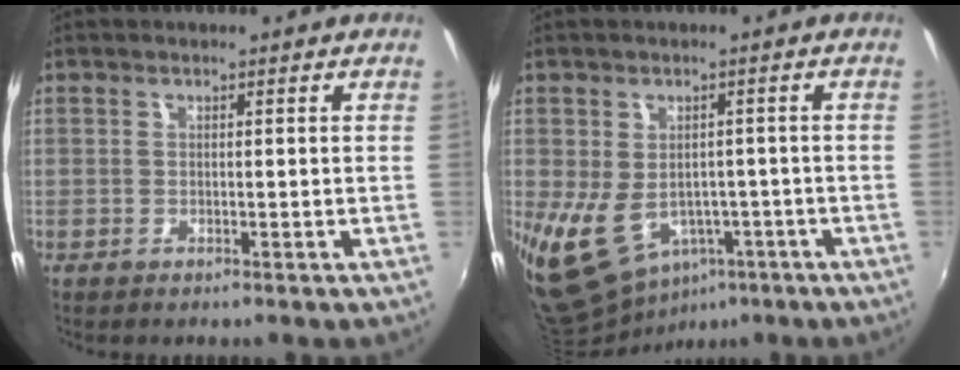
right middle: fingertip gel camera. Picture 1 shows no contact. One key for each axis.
{"total": 11.6, "fx": -3.8, "fy": 8.6, "fz": 6.7, "tx": -0.149, "ty": -0.023, "tz": -0.040}